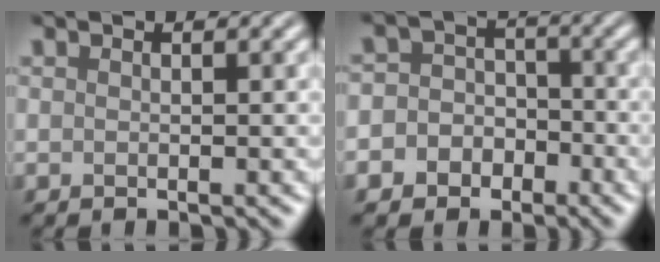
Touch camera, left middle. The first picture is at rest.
{"total": 5.5, "force": [-2.5, 4.7, 1.2], "torque": [0.004, 0.005, -0.058]}